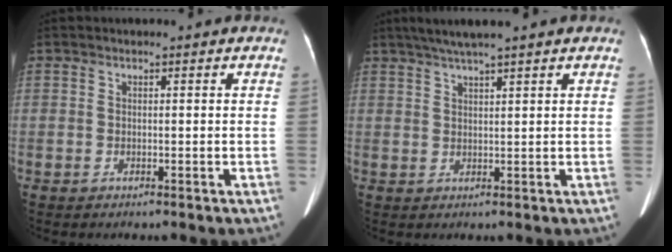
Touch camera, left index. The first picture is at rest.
{"total": 6.8, "force": [5.4, -0.2, 4.2], "torque": [-0.070, 0.033, 0.087]}